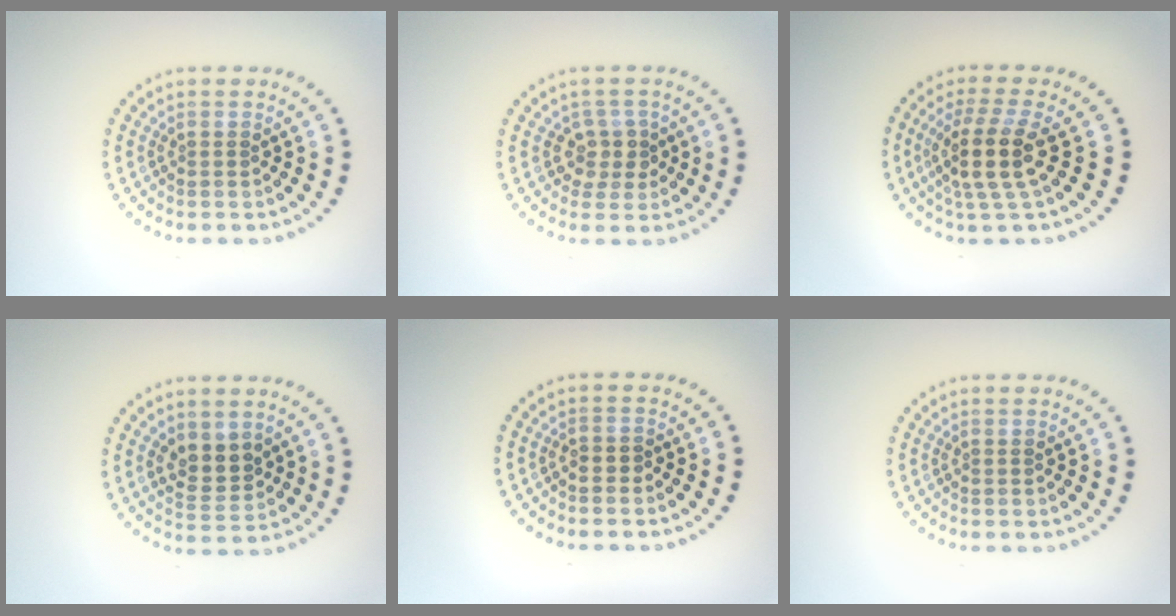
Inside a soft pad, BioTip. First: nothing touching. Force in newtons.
{"total": 2.2, "press": 1.9, "slide": 1.1}
{"total": 4.2, "press": 3.4, "slide": 2.4}
{"total": 2.8, "press": 2.6, "slide": 1.1}
{"total": 0.6, "press": 0.5, "slide": 0.4}
{"total": 0.0}